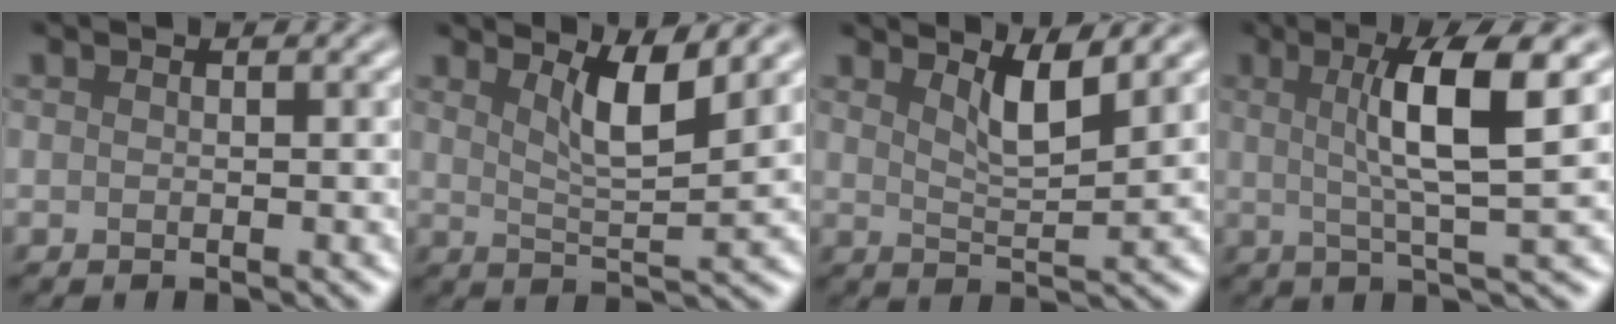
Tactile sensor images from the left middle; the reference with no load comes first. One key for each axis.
{"total": 4.0, "fx": 2.2, "fy": 0.9, "fz": 3.2, "tx": -0.058, "ty": -0.006, "tz": 0.037}
{"total": 3.2, "fx": 1.9, "fy": 0.7, "fz": 2.5, "tx": -0.045, "ty": -0.007, "tz": 0.033}
{"total": 6.8, "fx": 1.4, "fy": 1.1, "fz": 6.6, "tx": -0.106, "ty": 0.006, "tz": 0.021}